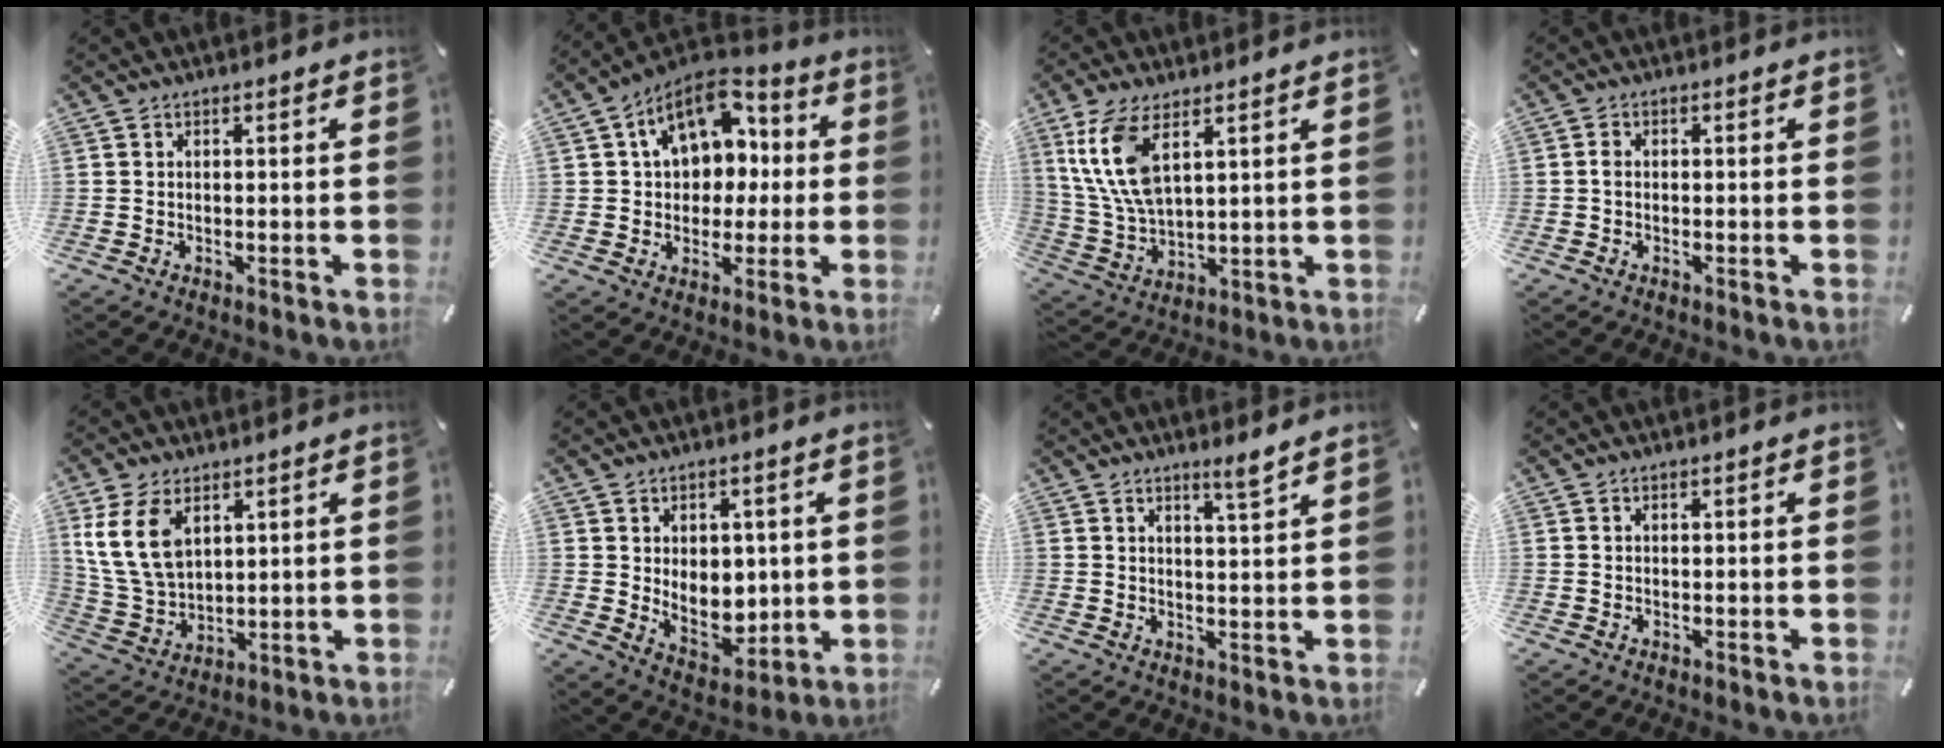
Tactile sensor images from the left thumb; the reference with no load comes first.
{"total": 13.5, "force": [5.0, 10.5, 6.9], "torque": [-0.116, -0.015, 0.096]}
{"total": 11.4, "force": [5.7, 4.9, 8.6], "torque": [-0.206, -0.022, 0.102]}
{"total": 1.2, "force": [-0.1, 0.7, 1.0], "torque": [-0.020, 0.002, -0.003]}
{"total": 12.3, "force": [5.5, 8.3, 7.2], "torque": [-0.196, -0.013, 0.100]}
{"total": 7.7, "force": [2.0, 6.3, 3.9], "torque": [-0.052, -0.023, 0.040]}
{"total": 3.9, "force": [3.3, -0.1, 2.2], "torque": [-0.035, -0.025, 0.054]}
{"total": 0.0}